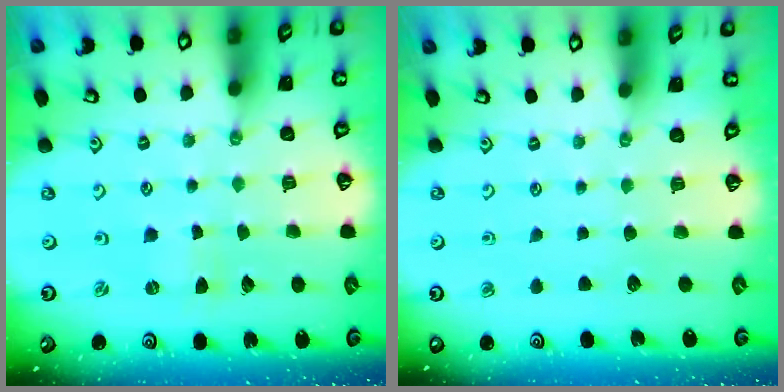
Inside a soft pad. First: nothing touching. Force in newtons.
{"total": 0.0}